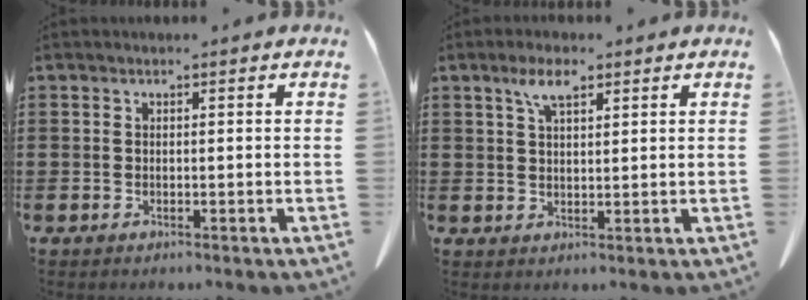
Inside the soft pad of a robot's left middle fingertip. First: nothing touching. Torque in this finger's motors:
{"motor_torque": [1.67, 0.47, 0.11, 0.09]}